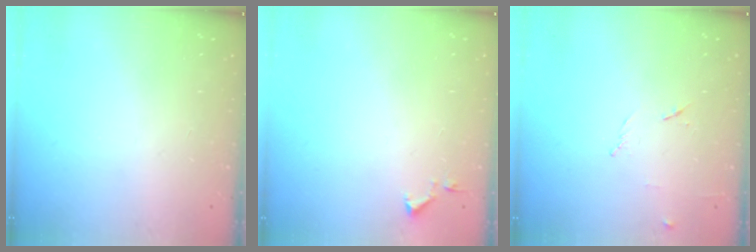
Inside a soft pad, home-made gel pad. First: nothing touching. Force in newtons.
{"total": 3.5, "press": 3.4, "slide": 0.6}
{"total": 5.9, "press": 5.8, "slide": 1.1}